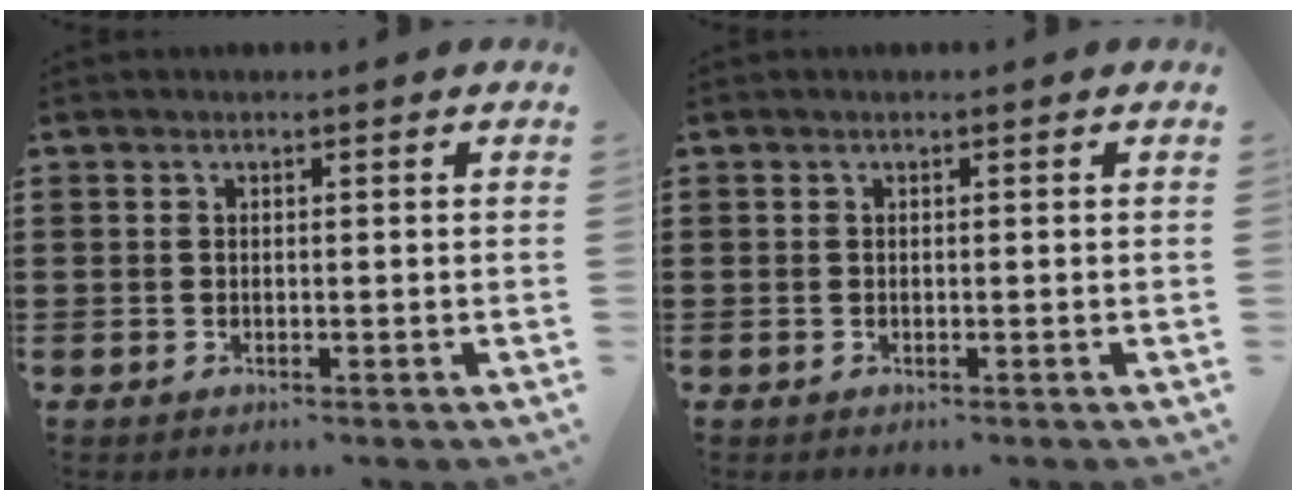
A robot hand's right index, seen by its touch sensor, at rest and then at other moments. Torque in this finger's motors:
{"motor_torque": [0.00, 0.00, 0.00, 0.00]}